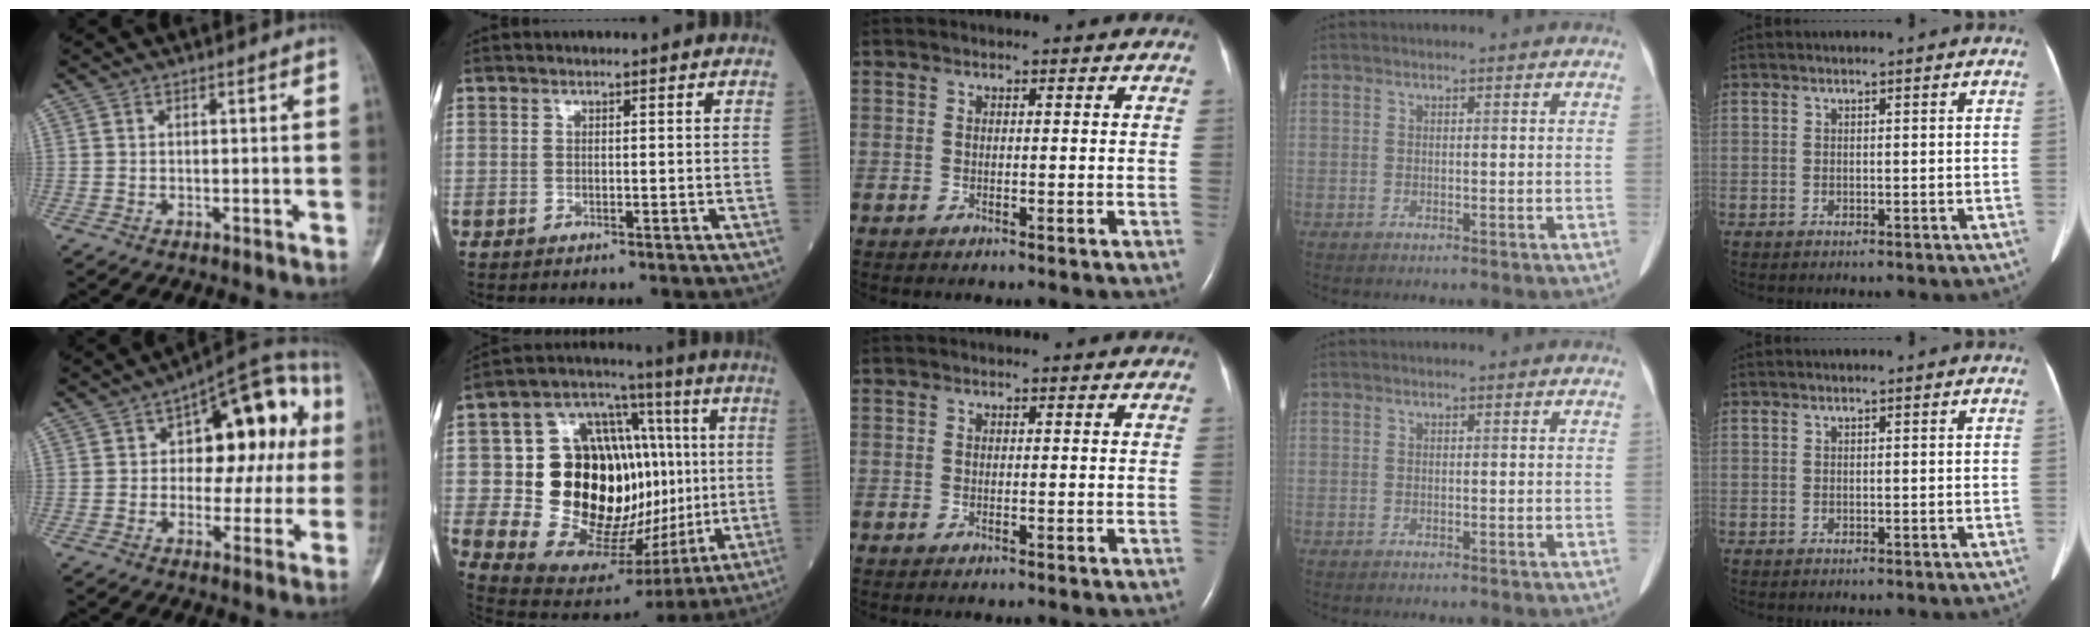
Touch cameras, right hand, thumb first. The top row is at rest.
{"thumb": {"total": 19.9, "force": [3.9, 11.1, 16.0], "torque": [-0.144, 0.026, 0.044]}, "index": {"total": 26.5, "force": [0.6, 13.6, 22.8], "torque": [-0.355, 0.044, 0.024]}}